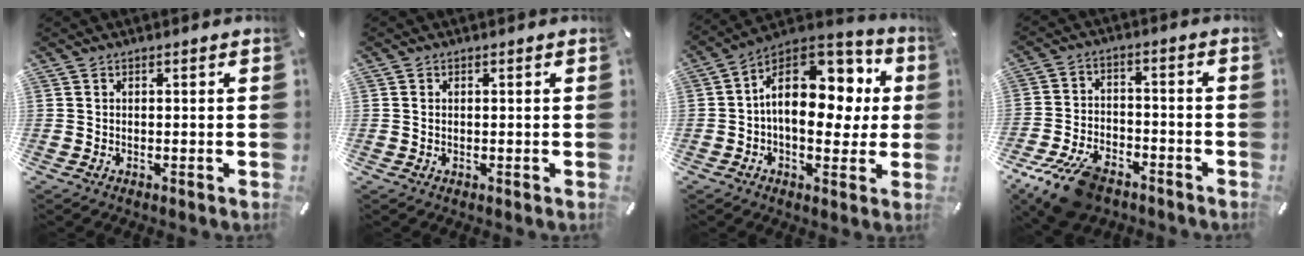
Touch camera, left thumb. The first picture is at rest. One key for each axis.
{"total": 0.8, "fx": -0.1, "fy": 0.5, "fz": 0.6, "tx": -0.014, "ty": 0.002, "tz": -0.002}
{"total": 17.7, "fx": 3.8, "fy": 11.7, "fz": 12.8, "tx": -0.183, "ty": -0.015, "tz": 0.068}
{"total": 12.2, "fx": -8.2, "fy": 5.8, "fz": 6.9, "tx": -0.136, "ty": 0.041, "tz": -0.147}